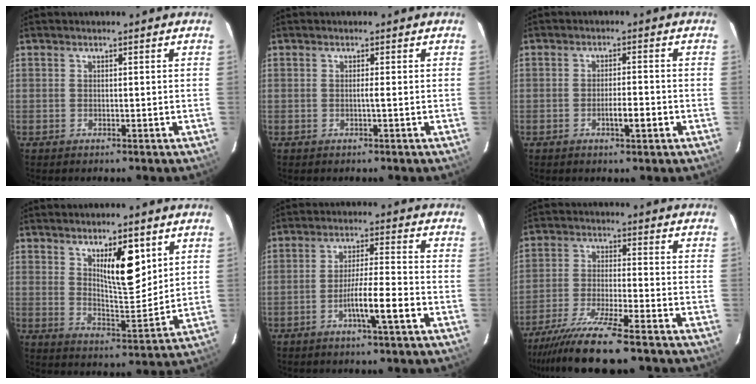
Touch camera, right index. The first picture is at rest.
{"total": 0.7, "force": [-0.1, -0.2, 0.6], "torque": [-0.005, 0.001, -0.005]}
{"total": 3.6, "force": [-1.4, 0.5, 3.3], "torque": [-0.052, 0.001, -0.021]}
{"total": 9.2, "force": [4.2, 2.4, 7.8], "torque": [-0.128, -0.008, 0.076]}
{"total": 7.5, "force": [-3.3, -0.2, 6.7], "torque": [-0.117, 0.000, -0.058]}
{"total": 12.2, "force": [-9.9, -0.3, 7.2], "torque": [-0.118, -0.035, -0.166]}